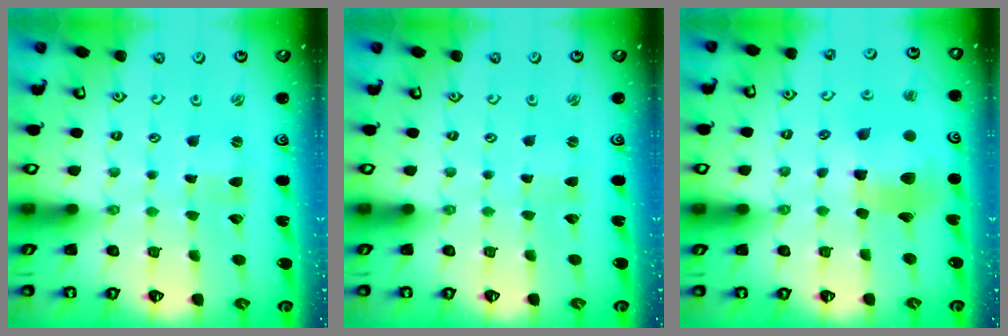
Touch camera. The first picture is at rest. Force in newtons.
{"total": 0.0}
{"total": 11.1, "press": 11.0, "slide": 1.3}